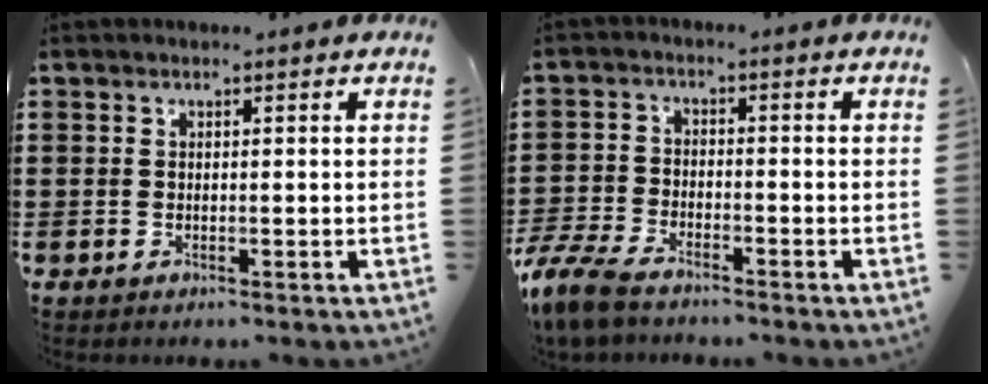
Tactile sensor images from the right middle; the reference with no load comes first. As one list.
[{"total": 6.0, "force": [-5.2, 1.6, 2.6], "torque": [-0.078, -0.003, -0.109]}]